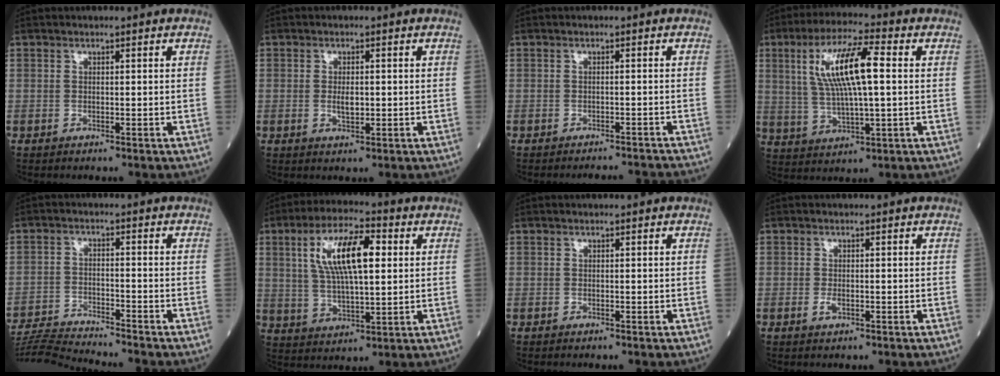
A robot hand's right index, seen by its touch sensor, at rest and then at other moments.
{"total": 2.3, "force": [-0.1, 0.9, 2.1], "torque": [-0.036, -0.001, 0.000]}
{"total": 6.6, "force": [-6.5, -0.2, 1.0], "torque": [-0.004, -0.009, -0.072]}
{"total": 12.2, "force": [2.5, 2.1, 11.7], "torque": [-0.230, 0.016, 0.046]}
{"total": 9.3, "force": [-9.1, -1.6, 1.3], "torque": [-0.020, -0.011, -0.163]}
{"total": 12.5, "force": [3.3, 3.7, 11.5], "torque": [-0.222, 0.018, 0.061]}
{"total": 0.0}
{"total": 1.3, "force": [-0.4, 0.5, 1.1], "torque": [-0.026, -0.003, -0.006]}